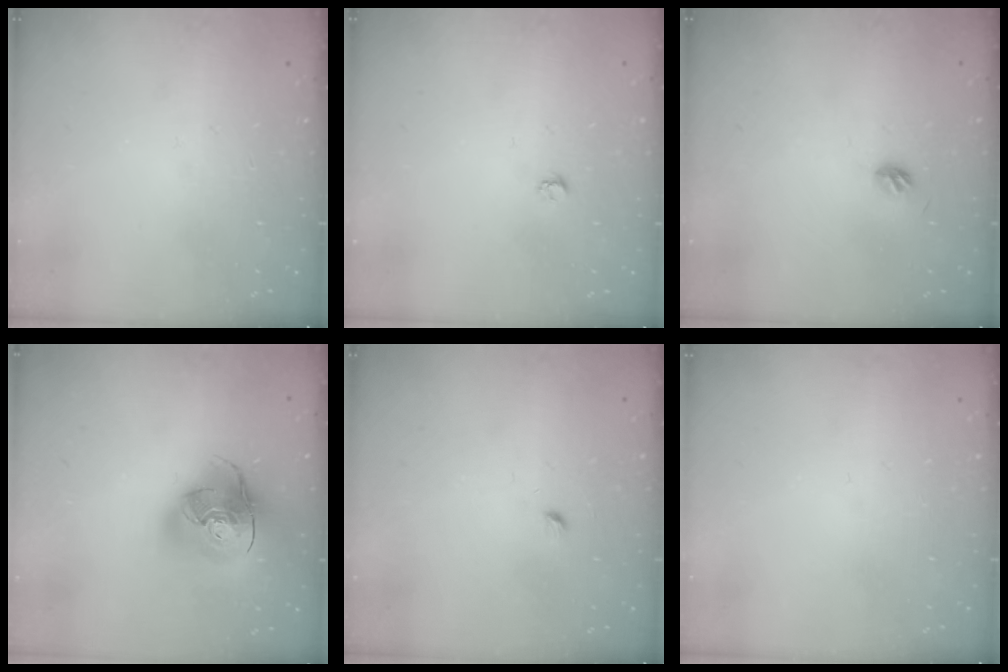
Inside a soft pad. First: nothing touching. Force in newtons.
{"total": 3.2, "press": 3.2, "slide": 0.3}
{"total": 4.0, "press": 3.9, "slide": 1.0}
{"total": 17.9, "press": 17.8, "slide": 2.3}
{"total": 2.9, "press": 2.9, "slide": 0.4}
{"total": 0.0}